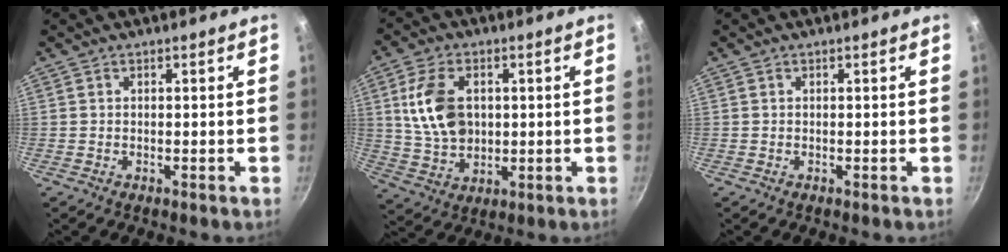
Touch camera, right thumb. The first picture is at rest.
{"total": 11.8, "force": [2.0, 8.0, 8.4], "torque": [-0.145, -0.007, 0.044]}
{"total": 0.0}